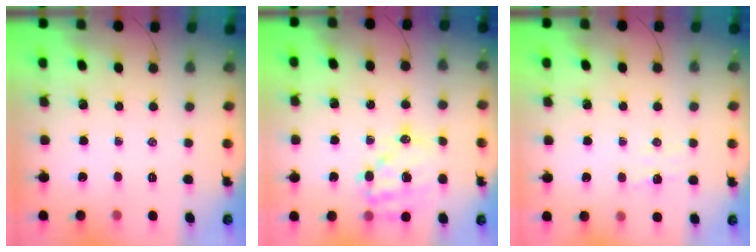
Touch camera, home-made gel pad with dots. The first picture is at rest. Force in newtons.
{"total": 14.0, "press": 13.8, "slide": 2.8}
{"total": 5.1, "press": 4.9, "slide": 1.0}